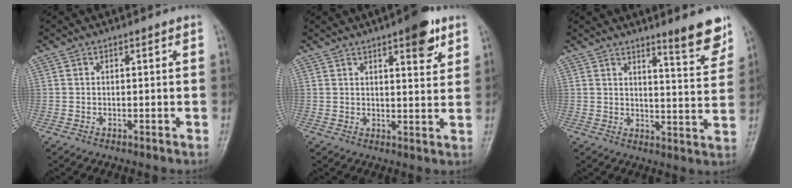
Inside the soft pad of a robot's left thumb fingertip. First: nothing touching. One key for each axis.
{"total": 7.7, "fx": 4.4, "fy": 2.5, "fz": 5.8, "tx": -0.060, "ty": -0.019, "tz": 0.055}
{"total": 8.1, "fx": 6.0, "fy": 0.9, "fz": 5.4, "tx": -0.063, "ty": -0.050, "tz": 0.087}